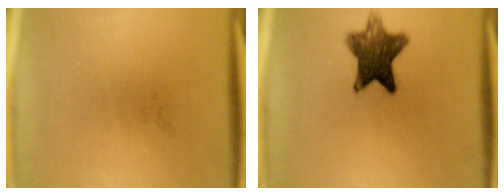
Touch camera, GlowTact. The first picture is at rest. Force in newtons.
{"total": 9.9}